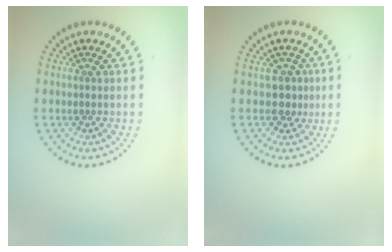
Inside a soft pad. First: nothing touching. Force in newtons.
{"total": 2.0, "press": 1.4, "slide": 1.4}